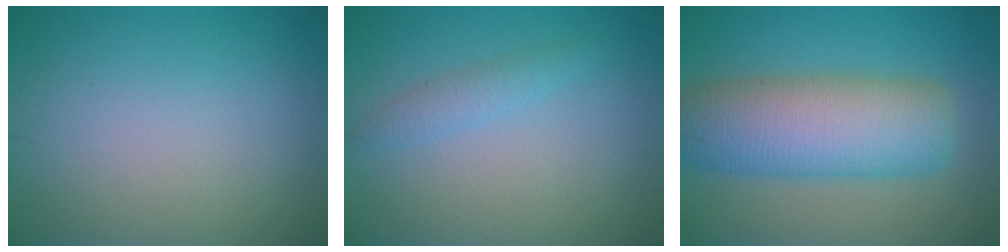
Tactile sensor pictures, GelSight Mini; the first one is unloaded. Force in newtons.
{"total": 1.5, "press": 1.5, "slide": 0.0}
{"total": 9.3, "press": 9.3, "slide": 0.6}